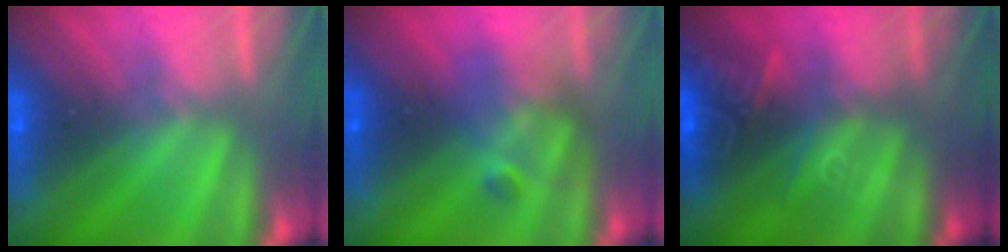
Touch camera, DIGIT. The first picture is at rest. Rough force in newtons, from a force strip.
{"total": 2.5}
{"total": 2.8}